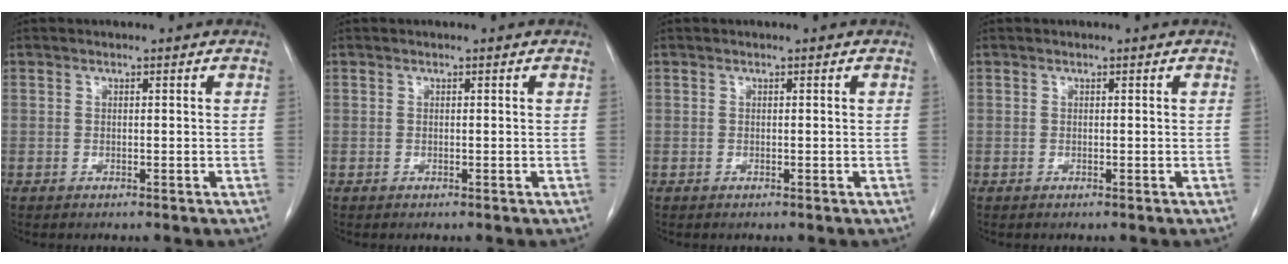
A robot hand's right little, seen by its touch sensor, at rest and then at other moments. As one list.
[{"total": 0.0}, {"total": 0.0}, {"total": 0.0}]